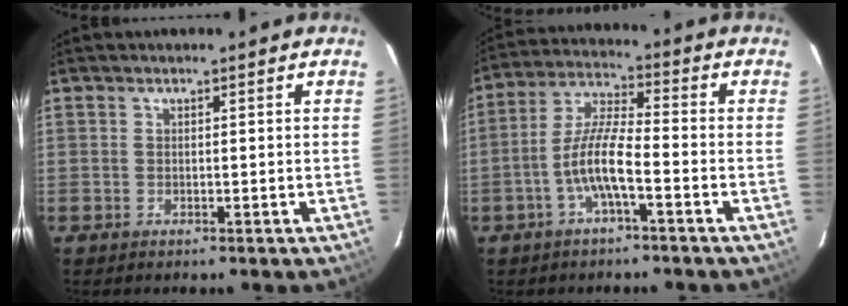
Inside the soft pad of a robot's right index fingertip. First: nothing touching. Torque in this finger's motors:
{"motor_torque": [1.39, -0.46, 0.81, 0.21]}